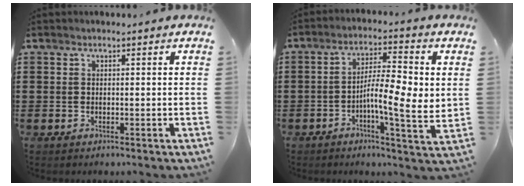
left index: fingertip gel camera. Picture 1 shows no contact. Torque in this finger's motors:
{"motor_torque": [1.76, 0.38, 0.38, 0.11]}